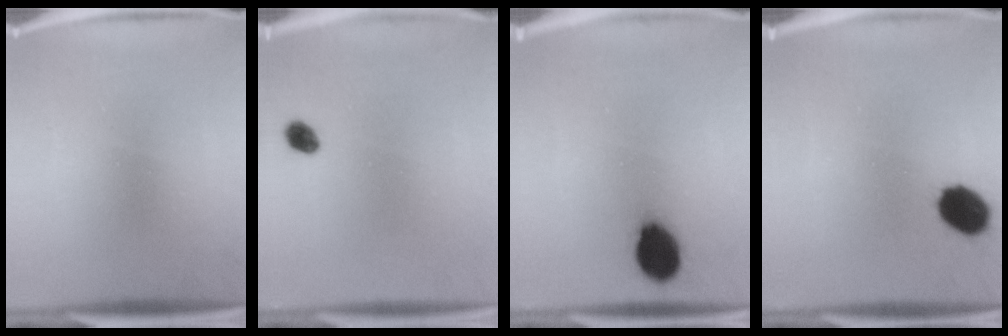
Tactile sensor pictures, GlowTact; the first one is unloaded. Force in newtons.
{"total": 2.2}
{"total": 10.4}
{"total": 9.2}